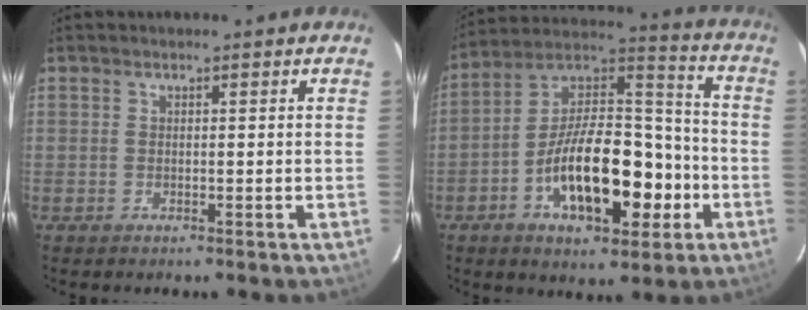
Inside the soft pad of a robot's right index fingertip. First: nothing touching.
{"total": 20.5, "force": [-7.0, 9.7, 16.6], "torque": [-0.291, 0.022, -0.111]}